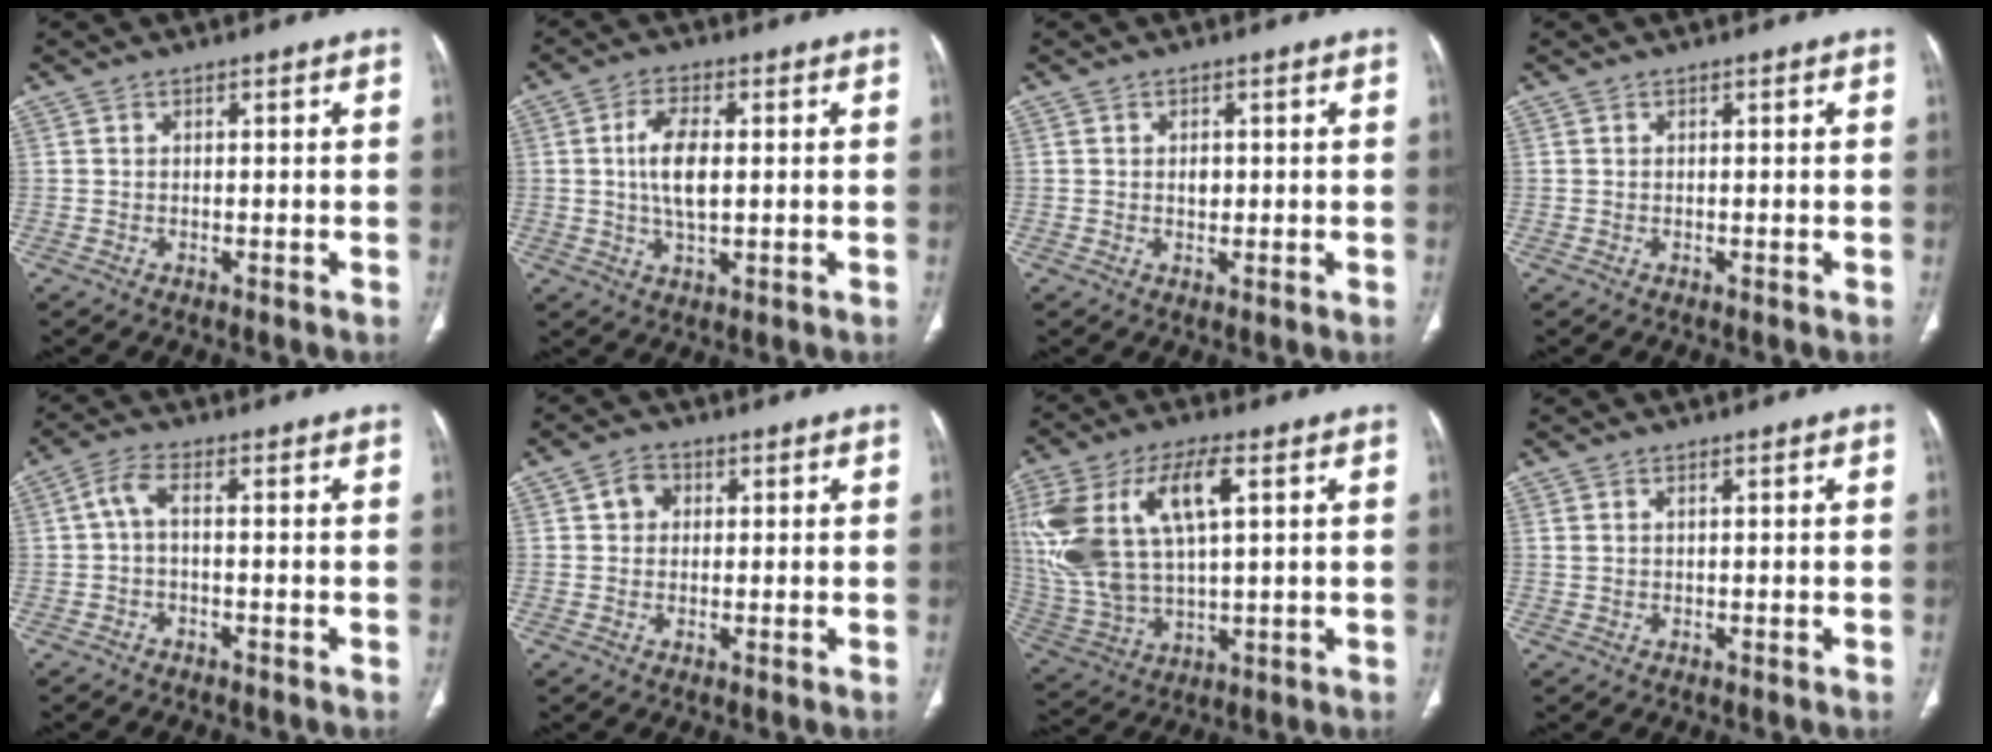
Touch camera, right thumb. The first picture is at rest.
{"total": 7.3, "force": [0.6, 3.3, 6.5], "torque": [-0.125, -0.001, 0.009]}
{"total": 1.5, "force": [0.1, 1.2, 1.0], "torque": [-0.008, 0.002, 0.003]}
{"total": 0.0}
{"total": 3.3, "force": [-0.4, 1.2, 3.0], "torque": [-0.068, 0.014, -0.011]}
{"total": 3.2, "force": [0.8, 2.8, 1.4], "torque": [-0.009, 0.004, 0.012]}
{"total": 21.0, "force": [5.7, 9.7, 17.7], "torque": [-0.383, 0.005, 0.113]}
{"total": 0.7, "force": [0.3, 0.2, 0.6], "torque": [-0.020, 0.009, 0.012]}